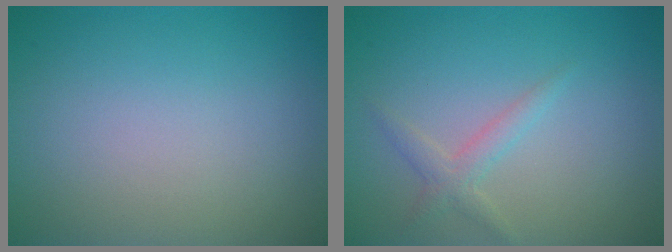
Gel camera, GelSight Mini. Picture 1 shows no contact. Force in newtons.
{"total": 1.7, "press": 1.6, "slide": 0.1}